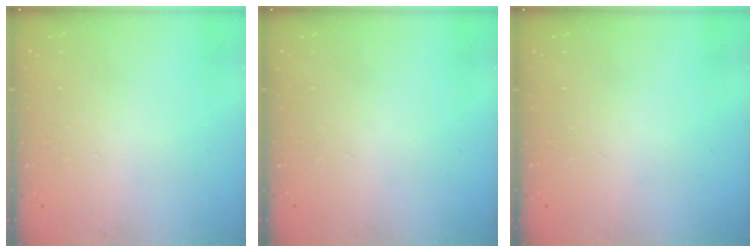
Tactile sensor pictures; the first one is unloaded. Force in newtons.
{"total": 0.0}
{"total": 0.0}